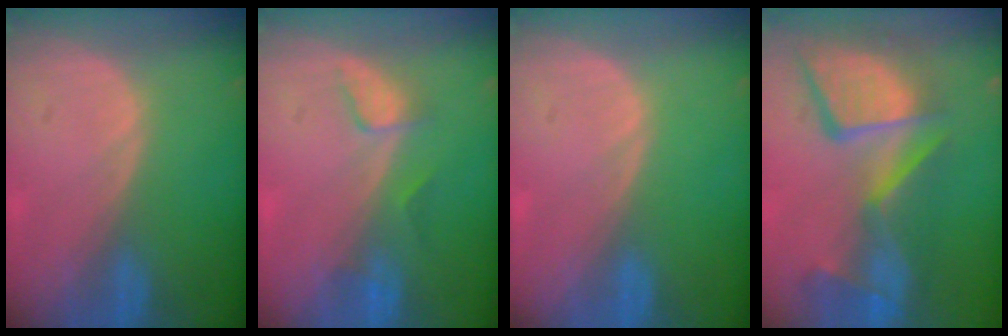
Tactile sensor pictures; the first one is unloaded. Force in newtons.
{"total": 2.8, "press": 2.7, "slide": 0.4}
{"total": 0.0}
{"total": 13.5, "press": 11.0, "slide": 7.8}